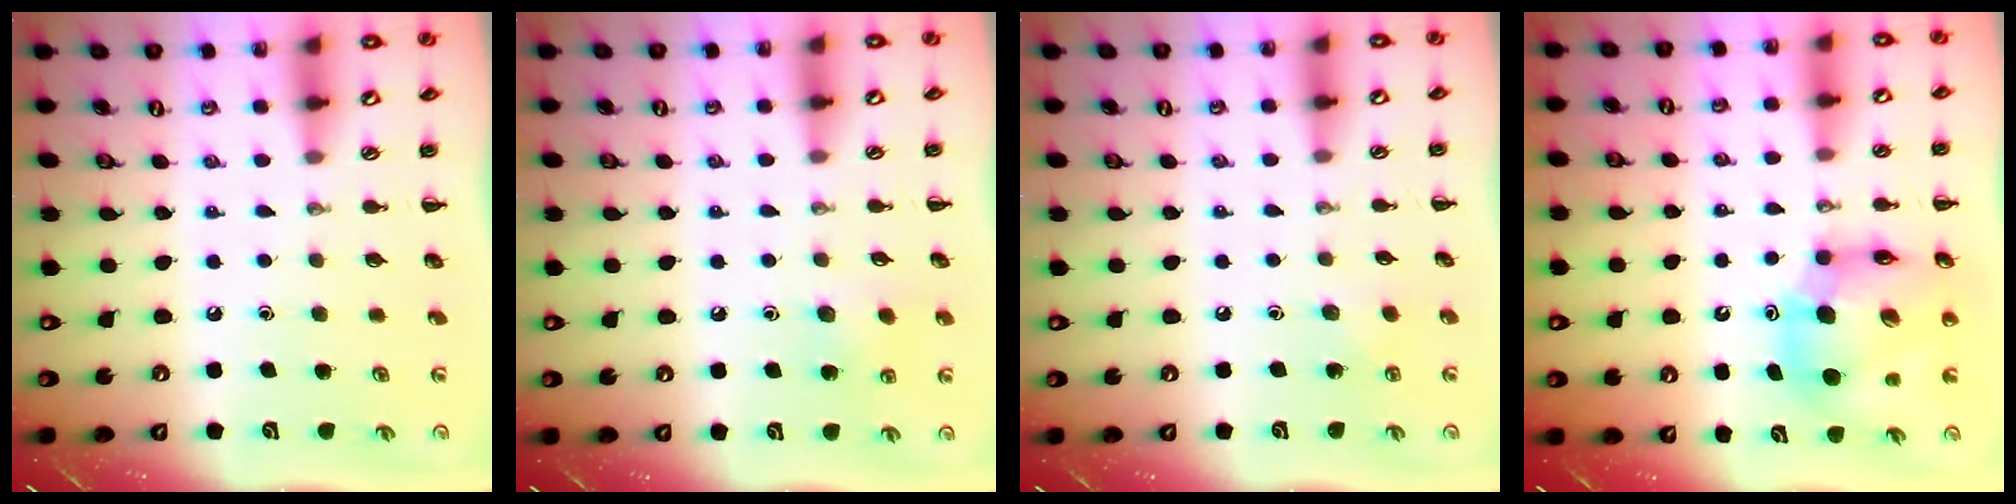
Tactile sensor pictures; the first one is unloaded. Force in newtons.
{"total": 7.3, "press": 7.1, "slide": 1.8}
{"total": 3.5, "press": 3.4, "slide": 0.9}
{"total": 12.9, "press": 12.3, "slide": 3.9}